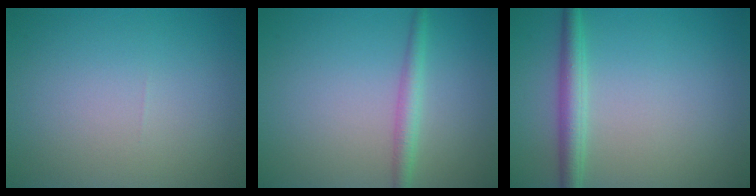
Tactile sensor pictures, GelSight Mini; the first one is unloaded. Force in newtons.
{"total": 2.0, "press": 2.0, "slide": 0.0}
{"total": 2.7, "press": 2.7, "slide": 0.1}